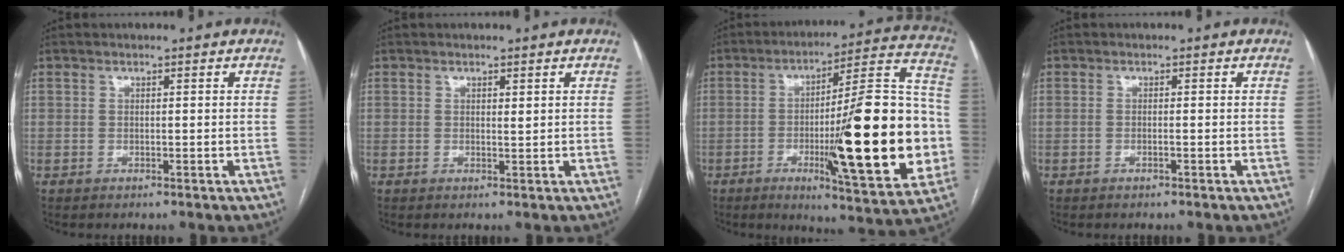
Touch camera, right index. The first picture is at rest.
{"total": 0.7, "force": [0.4, 0.1, 0.5], "torque": [-0.012, -0.003, 0.007]}
{"total": 25.5, "force": [-4.6, 3.2, 24.9], "torque": [-0.324, 0.006, -0.062]}
{"total": 0.5, "force": [-0.2, 0.0, 0.5], "torque": [-0.013, 0.001, -0.001]}